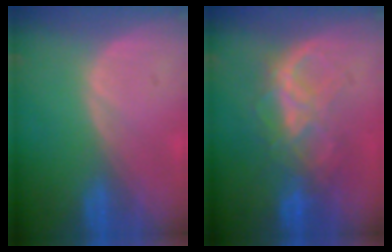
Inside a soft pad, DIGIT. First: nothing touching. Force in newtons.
{"total": 6.5, "press": 6.5, "slide": 0.3}